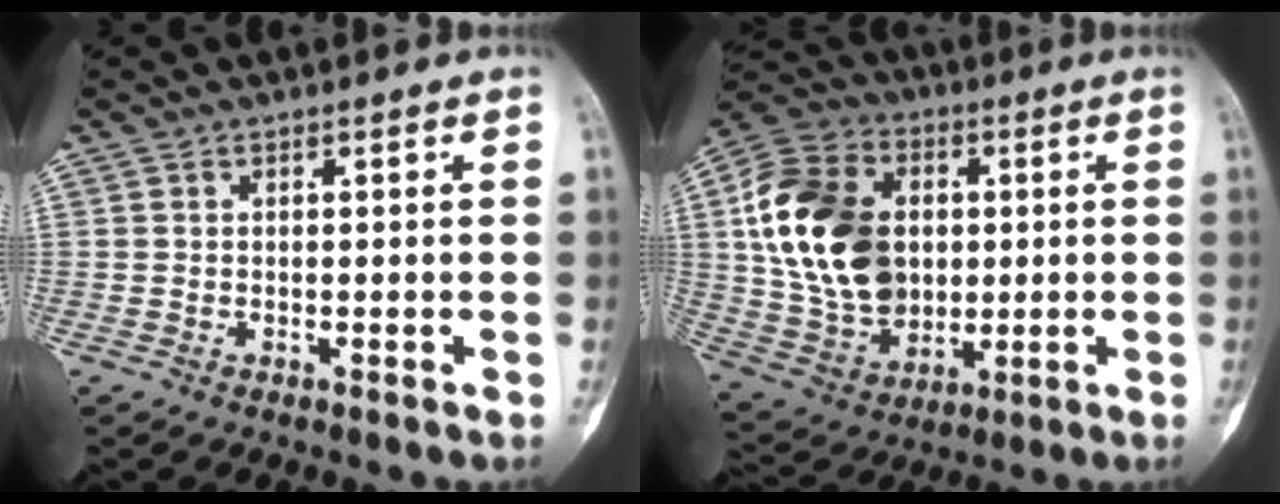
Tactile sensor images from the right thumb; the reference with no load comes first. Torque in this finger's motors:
{"motor_torque": [-0.96, 1.97, 2.18, 0.06, 0.22]}